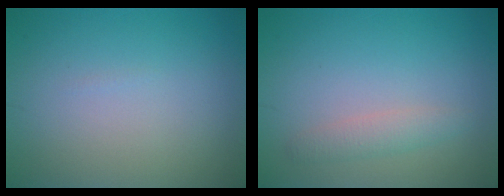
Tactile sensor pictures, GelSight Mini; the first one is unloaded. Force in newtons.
{"total": 1.6, "press": 1.6, "slide": 0.0}